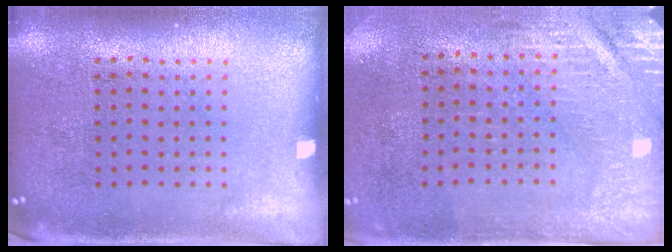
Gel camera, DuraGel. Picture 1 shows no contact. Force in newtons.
{"total": 2.9, "press": 2.5, "slide": 1.5}